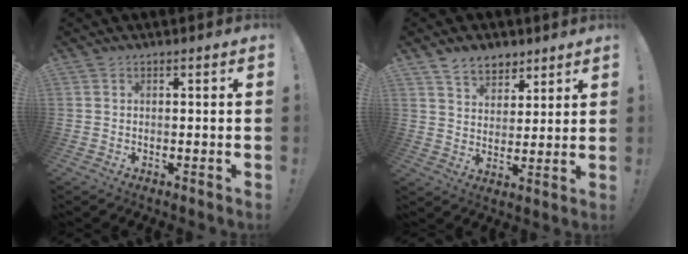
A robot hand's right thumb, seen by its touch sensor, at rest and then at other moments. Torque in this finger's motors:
{"motor_torque": [0.20, 0.31, 0.42, 0.28, -0.02]}